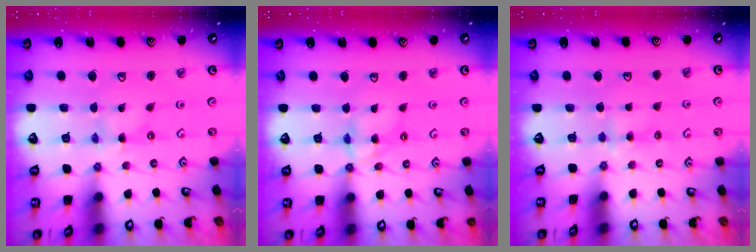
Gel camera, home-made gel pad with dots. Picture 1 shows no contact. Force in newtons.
{"total": 7.2, "press": 7.2, "slide": 0.6}
{"total": 4.0, "press": 4.0, "slide": 0.7}